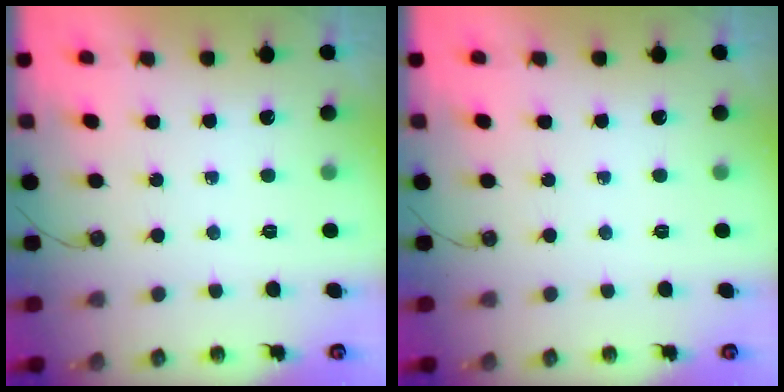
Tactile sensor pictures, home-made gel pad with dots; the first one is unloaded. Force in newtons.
{"total": 0.0}